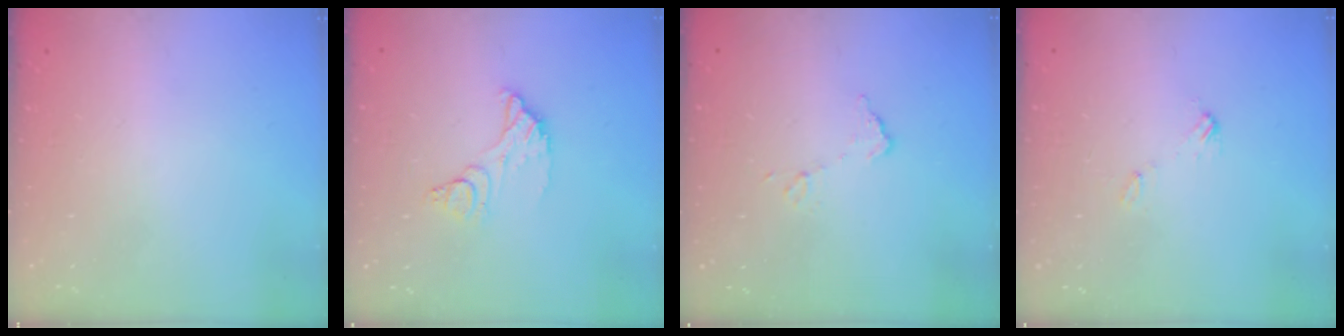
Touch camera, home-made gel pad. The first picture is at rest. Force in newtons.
{"total": 10.1, "press": 10.0, "slide": 0.9}
{"total": 5.9, "press": 5.9, "slide": 0.3}
{"total": 4.0, "press": 4.0, "slide": 0.3}